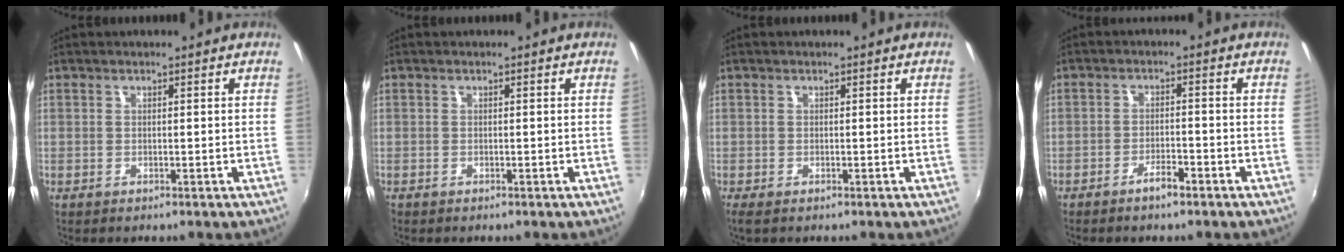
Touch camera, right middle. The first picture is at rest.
{"total": 0.0}
{"total": 1.2, "force": [-0.7, 0.4, 0.8], "torque": [-0.019, -0.005, -0.009]}
{"total": 3.0, "force": [-2.3, 0.6, 1.8], "torque": [-0.044, 0.001, -0.040]}